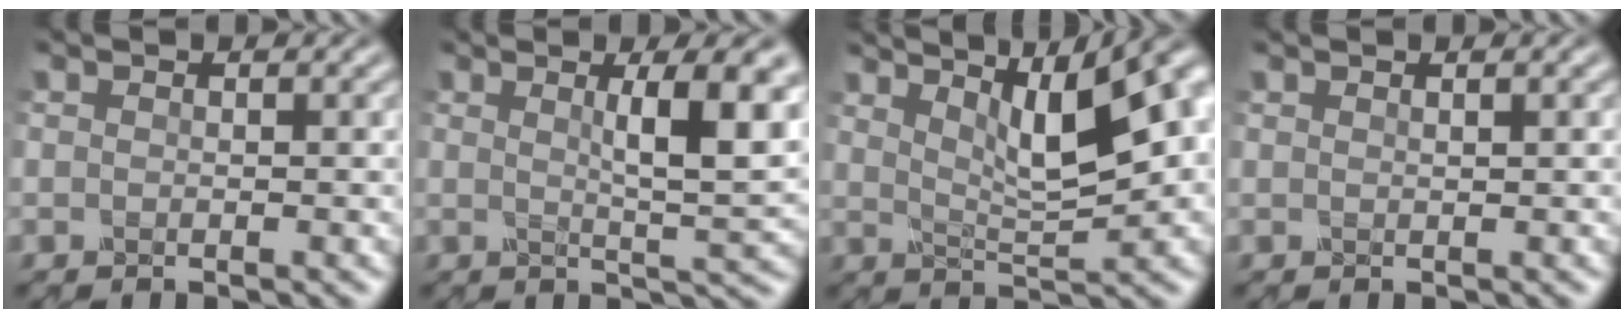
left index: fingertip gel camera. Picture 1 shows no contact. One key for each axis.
{"total": 7.2, "fx": 2.1, "fy": 1.6, "fz": 6.7, "tx": -0.081, "ty": 0.000, "tz": 0.032}
{"total": 10.2, "fx": 4.9, "fy": 3.4, "fz": 8.3, "tx": -0.105, "ty": 0.034, "tz": 0.065}
{"total": 0.8, "fx": 0.6, "fy": 0.2, "fz": 0.6, "tx": -0.007, "ty": 0.003, "tz": 0.007}